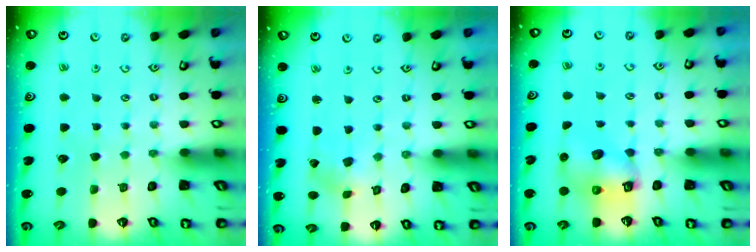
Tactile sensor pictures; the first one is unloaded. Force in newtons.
{"total": 1.1, "press": 1.1, "slide": 0.2}
{"total": 7.2, "press": 7.1, "slide": 0.8}